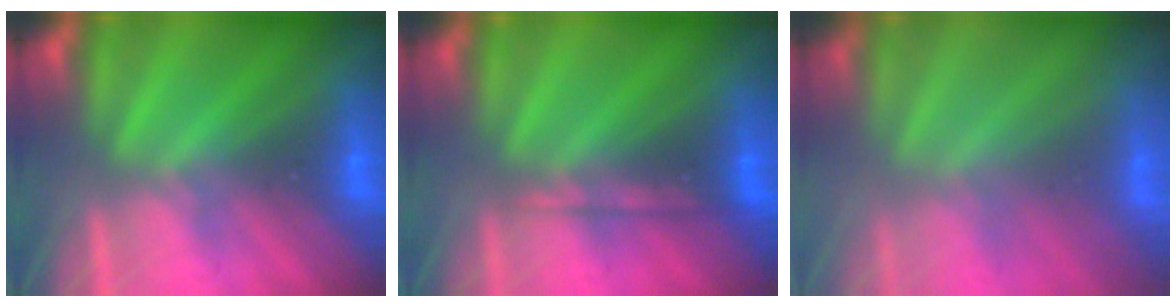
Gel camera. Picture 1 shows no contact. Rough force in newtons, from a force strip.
{"total": 2.2}
{"total": 2.1}